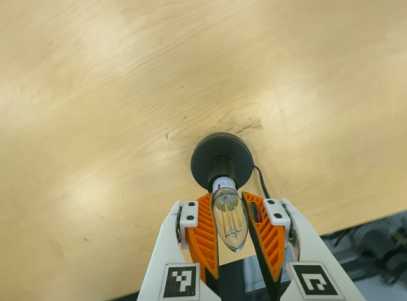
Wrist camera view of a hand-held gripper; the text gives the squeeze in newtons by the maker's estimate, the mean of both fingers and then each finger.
{"total": 13.8, "left": 14.2, "right": 13.3}